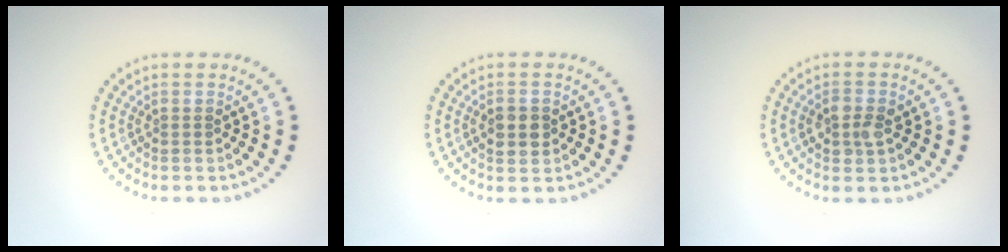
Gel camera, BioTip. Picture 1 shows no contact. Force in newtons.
{"total": 2.7, "press": 2.7, "slide": 0.2}
{"total": 2.1, "press": 2.1, "slide": 0.1}